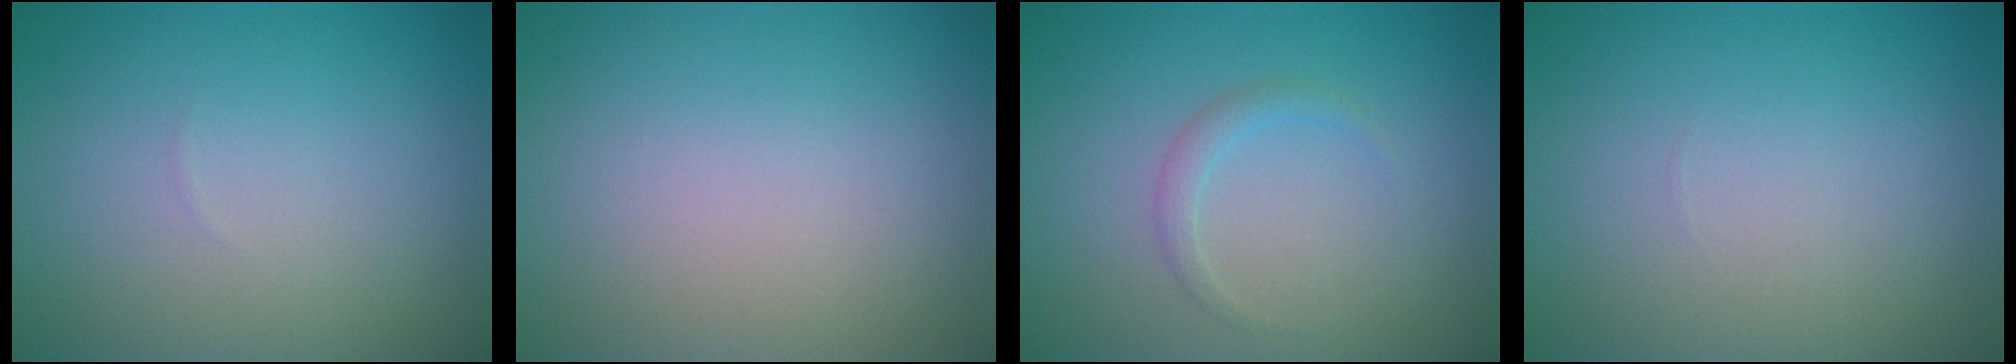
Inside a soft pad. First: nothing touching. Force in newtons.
{"total": 0.0}
{"total": 1.2, "press": 1.1, "slide": 0.2}
{"total": 0.0}